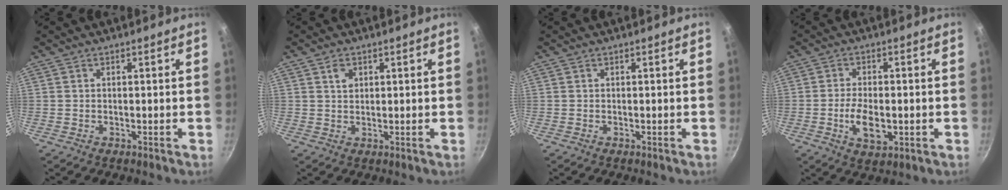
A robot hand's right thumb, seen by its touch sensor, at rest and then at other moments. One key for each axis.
{"total": 2.3, "fx": 1.0, "fy": 1.7, "fz": 1.2, "tx": -0.013, "ty": -0.002, "tz": 0.017}
{"total": 0.0}
{"total": 7.1, "fx": -1.5, "fy": 3.7, "fz": 5.9, "tx": -0.104, "ty": 0.002, "tz": -0.023}